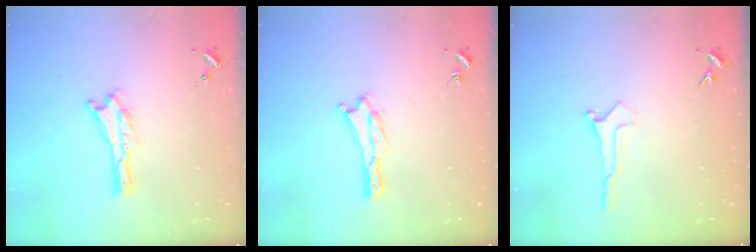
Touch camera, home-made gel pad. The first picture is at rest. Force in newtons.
{"total": 0.7, "press": 0.6, "slide": 0.2}
{"total": 0.0}